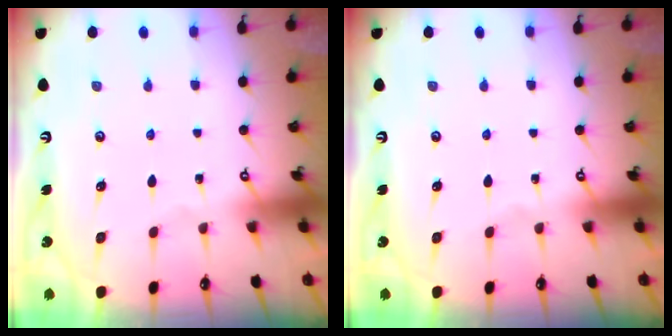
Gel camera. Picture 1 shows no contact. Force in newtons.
{"total": 0.0}